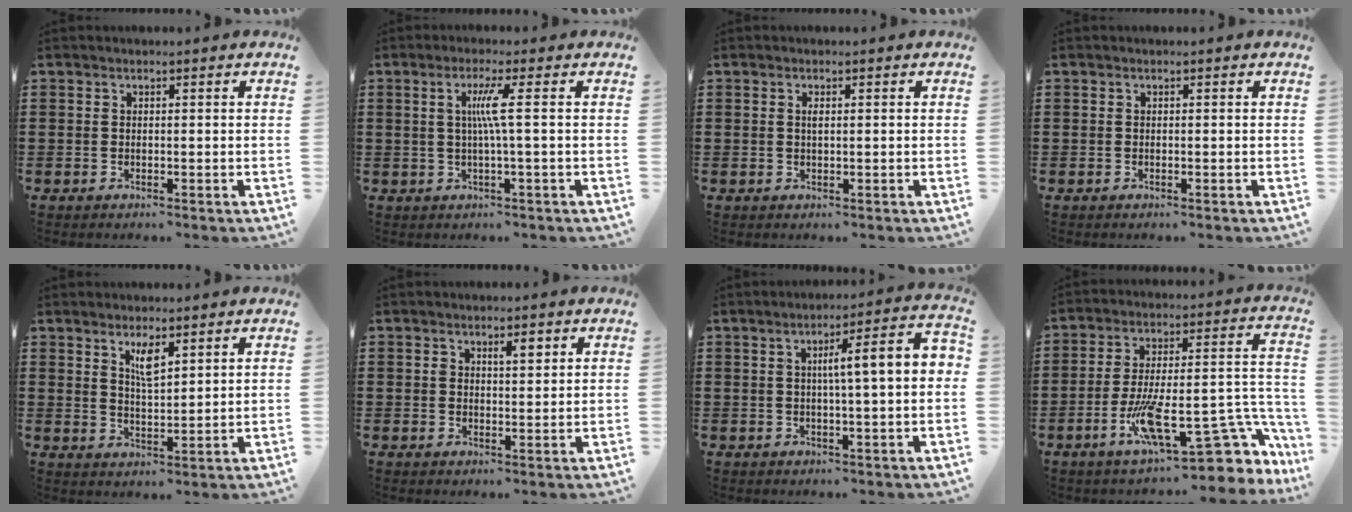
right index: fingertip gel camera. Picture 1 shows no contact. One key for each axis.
{"total": 4.4, "fx": 0.4, "fy": -0.6, "fz": 4.4, "tx": -0.084, "ty": -0.006, "tz": 0.000}
{"total": 0.9, "fx": 0.2, "fy": 0.2, "fz": 0.9, "tx": -0.018, "ty": 0.001, "tz": 0.003}
{"total": 0.0}
{"total": 3.8, "fx": 2.2, "fy": 1.0, "fz": 2.9, "tx": -0.054, "ty": 0.001, "tz": 0.037}
{"total": 2.4, "fx": 1.0, "fy": 1.0, "fz": 1.9, "tx": -0.031, "ty": 0.002, "tz": 0.014}
{"total": 6.6, "fx": 0.3, "fy": 0.4, "fz": 6.5, "tx": -0.105, "ty": -0.007, "tz": -0.006}
{"total": 17.8, "fx": -7.8, "fy": 6.0, "fz": 14.9, "tx": -0.226, "ty": 0.012, "tz": -0.121}